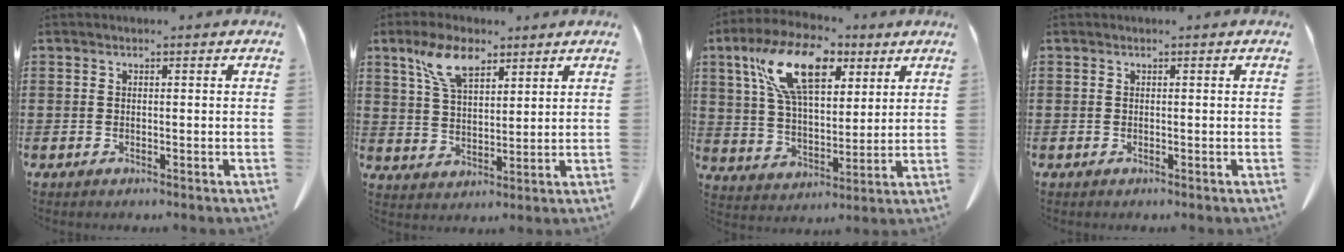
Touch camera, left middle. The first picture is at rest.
{"total": 8.3, "force": [5.2, 3.7, 5.4], "torque": [-0.120, 0.007, 0.095]}
{"total": 14.4, "force": [7.2, 7.0, 10.3], "torque": [-0.228, 0.005, 0.130]}
{"total": 0.0}